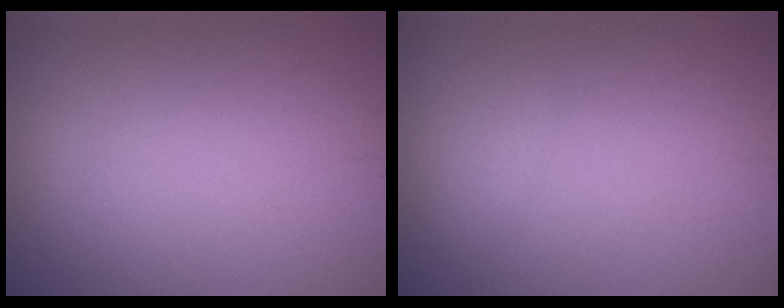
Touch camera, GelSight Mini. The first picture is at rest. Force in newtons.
{"total": 0.6, "press": 0.6, "slide": 0.0}